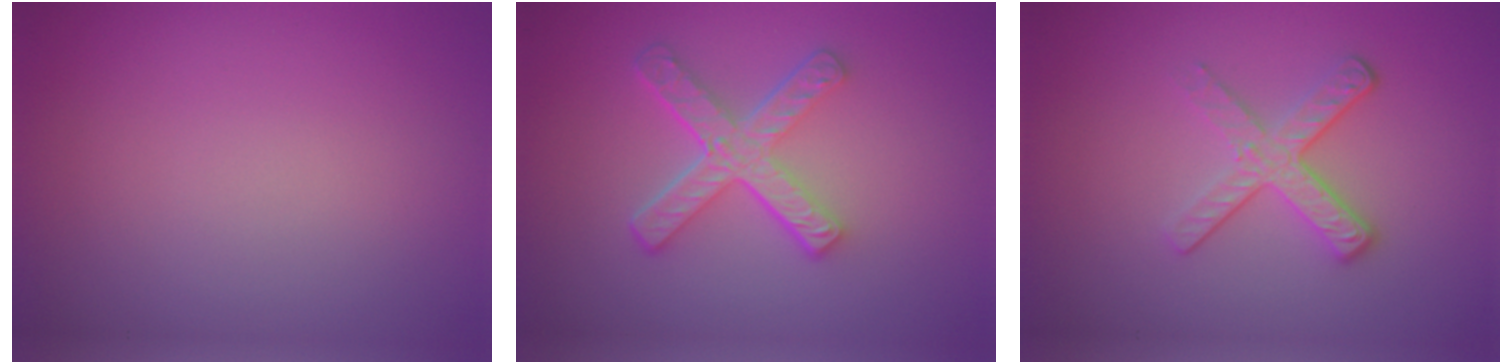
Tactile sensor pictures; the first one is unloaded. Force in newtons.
{"total": 4.9, "press": 3.5, "slide": 3.4}
{"total": 3.5, "press": 2.5, "slide": 2.4}